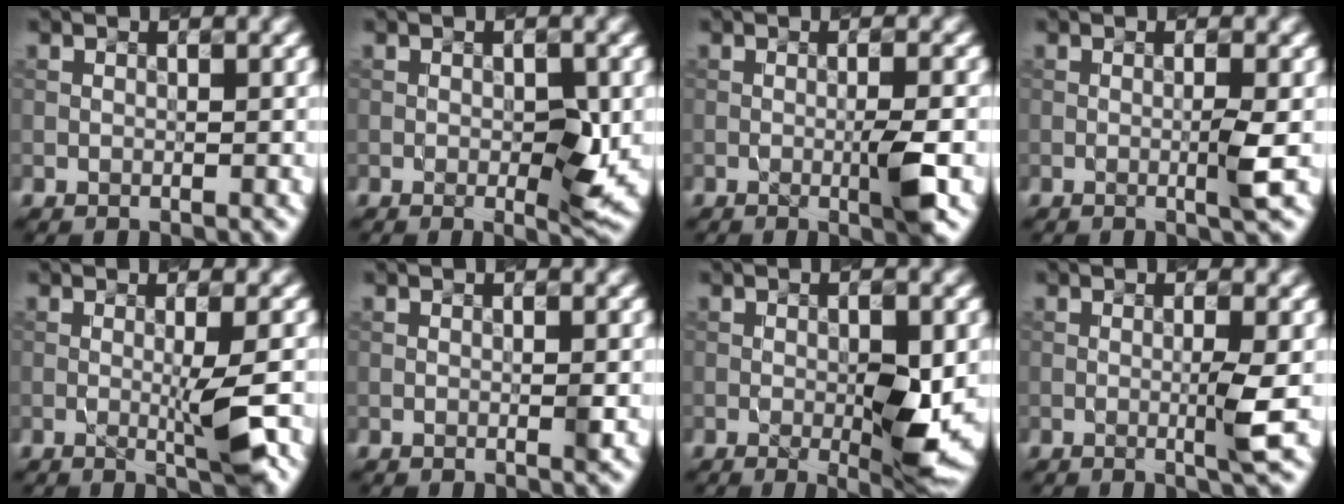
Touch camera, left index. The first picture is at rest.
{"total": 2.8, "force": [-0.5, 0.6, 2.7], "torque": [-0.041, -0.002, 0.000]}
{"total": 3.2, "force": [-0.7, 0.4, 3.1], "torque": [-0.049, -0.003, -0.007]}
{"total": 1.9, "force": [-0.3, 0.2, 1.9], "torque": [-0.034, -0.006, -0.004]}
{"total": 3.3, "force": [-0.4, 0.4, 3.2], "torque": [-0.053, -0.007, -0.002]}
{"total": 0.7, "force": [-0.1, 0.1, 0.7], "torque": [-0.012, 0.001, 0.000]}
{"total": 5.5, "force": [-0.9, 0.8, 5.4], "torque": [-0.088, -0.007, -0.003]}
{"total": 2.3, "force": [-0.3, 0.1, 2.2], "torque": [-0.040, -0.007, -0.004]}